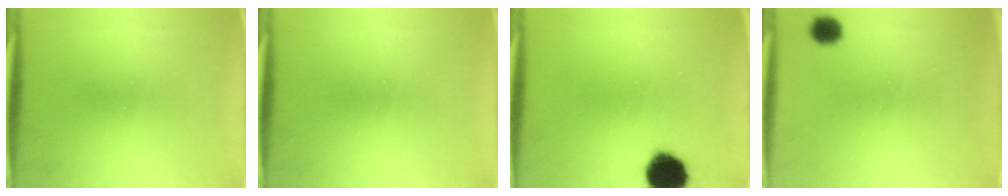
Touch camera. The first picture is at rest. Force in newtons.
{"total": 0.0}
{"total": 10.4}
{"total": 3.3}